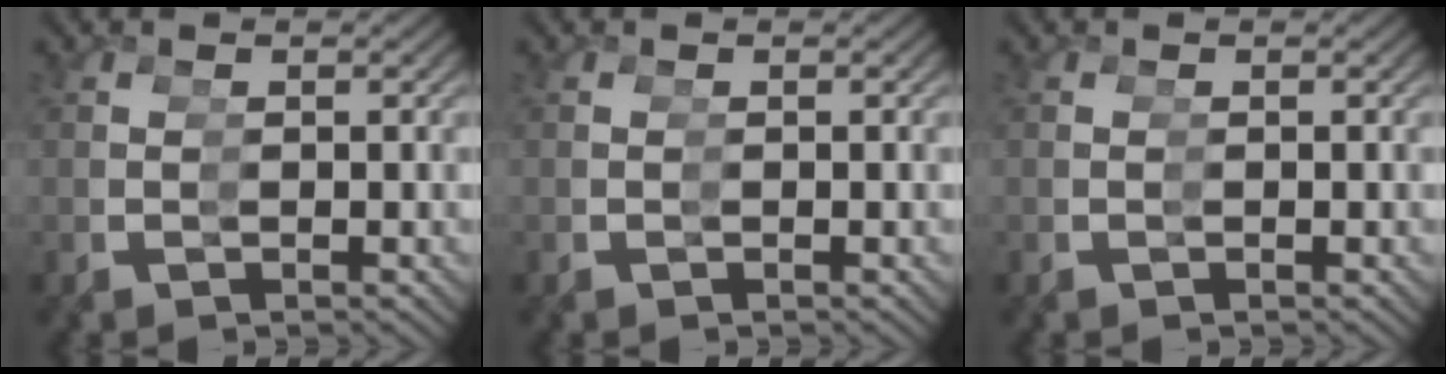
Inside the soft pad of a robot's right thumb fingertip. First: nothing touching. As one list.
[{"total": 0.0}, {"total": 0.0}]